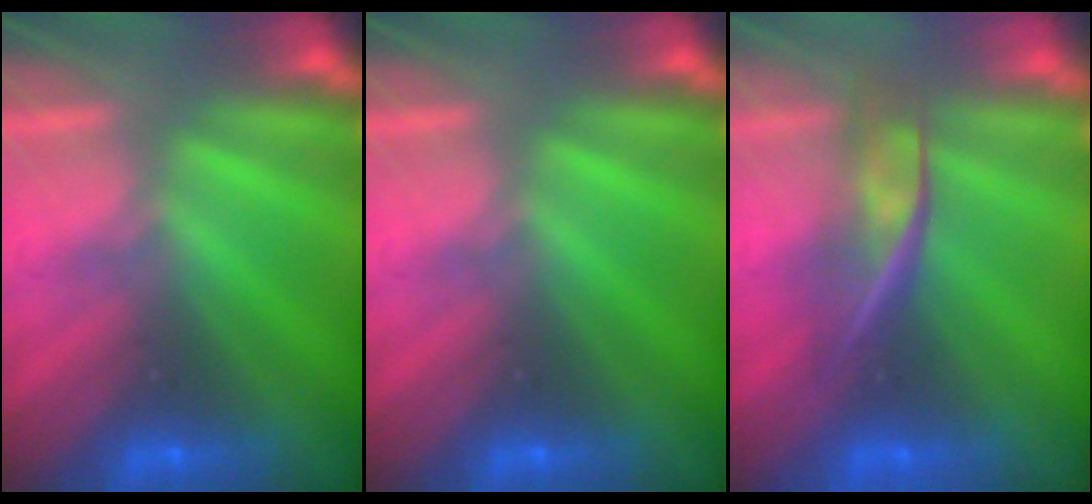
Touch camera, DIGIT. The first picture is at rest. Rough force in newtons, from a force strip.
{"total": 0.0}
{"total": 2.4}